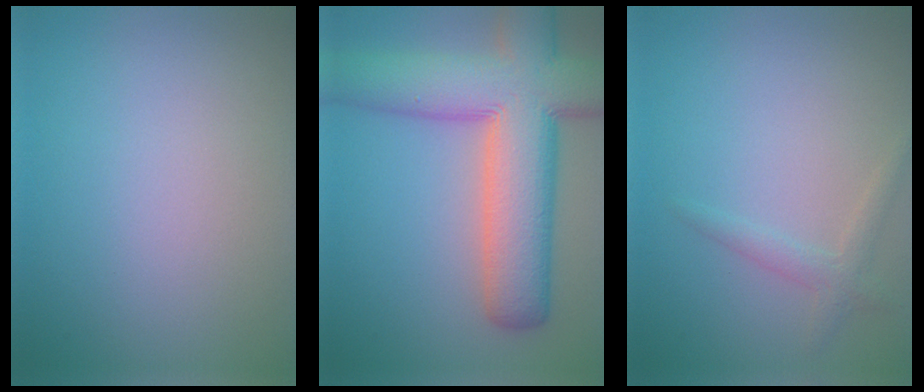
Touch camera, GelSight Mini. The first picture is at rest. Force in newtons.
{"total": 12.1, "press": 12.1, "slide": 0.6}
{"total": 1.6, "press": 1.6, "slide": 0.1}